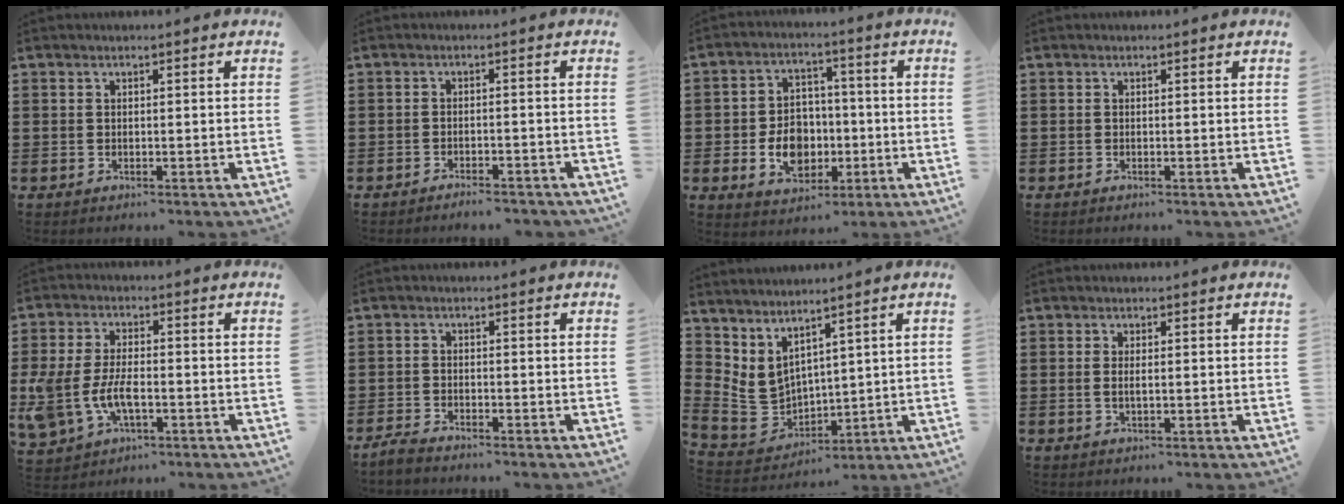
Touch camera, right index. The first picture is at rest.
{"total": 2.1, "force": [-2.1, 0.1, 0.4], "torque": [-0.010, 0.001, -0.043]}
{"total": 7.7, "force": [-1.5, 6.1, 4.5], "torque": [-0.086, 0.006, -0.029]}
{"total": 0.0}
{"total": 7.4, "force": [-1.8, 4.2, 5.8], "torque": [-0.141, 0.000, -0.037]}
{"total": 1.9, "force": [-1.9, 0.1, 0.2], "torque": [-0.008, 0.003, -0.038]}
{"total": 5.4, "force": [2.6, 4.1, 2.5], "torque": [-0.095, -0.024, 0.046]}
{"total": 1.5, "force": [-0.1, 0.4, 1.5], "torque": [-0.035, -0.003, -0.004]}